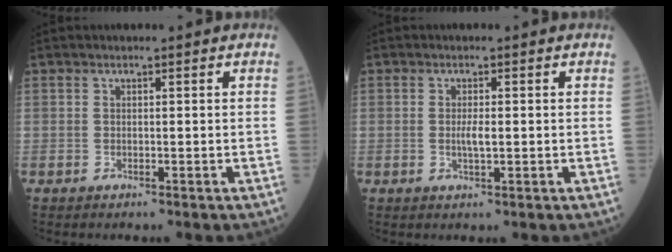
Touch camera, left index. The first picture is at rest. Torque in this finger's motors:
{"motor_torque": [0.52, 0.08, 0.05, 0.01]}